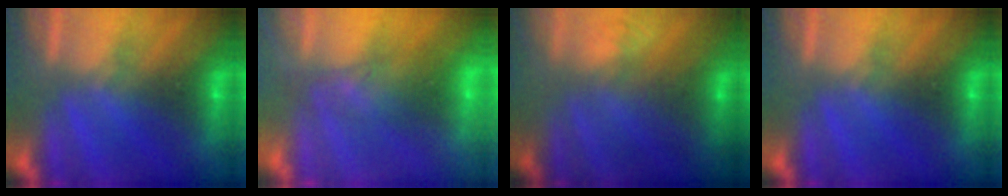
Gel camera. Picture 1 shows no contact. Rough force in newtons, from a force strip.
{"total": 2.5}
{"total": 2.8}
{"total": 0.0}